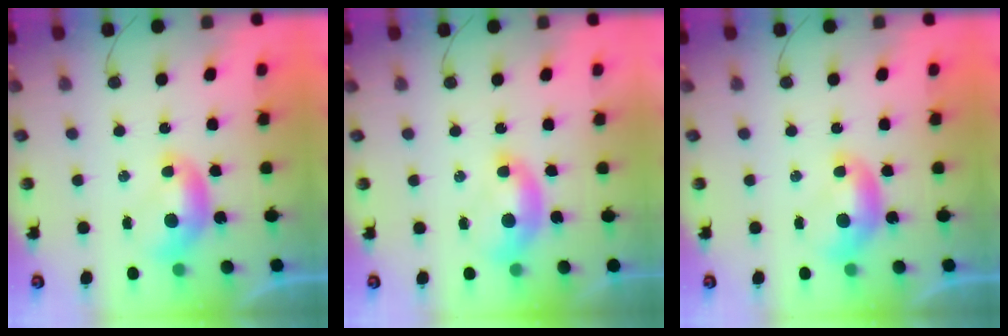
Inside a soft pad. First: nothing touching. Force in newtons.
{"total": 1.5, "press": 1.4, "slide": 0.6}
{"total": 0.0}